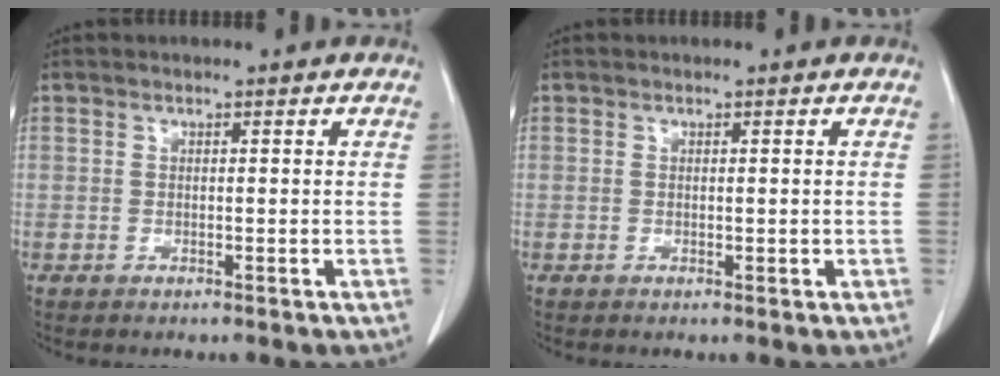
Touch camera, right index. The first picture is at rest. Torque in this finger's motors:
{"motor_torque": [-0.22, 0.39, -0.03, 0.01]}